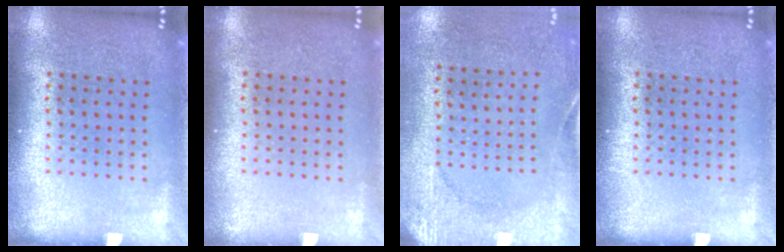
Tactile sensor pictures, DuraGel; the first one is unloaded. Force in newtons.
{"total": 0.0}
{"total": 2.6, "press": 2.0, "slide": 1.6}
{"total": 0.0}